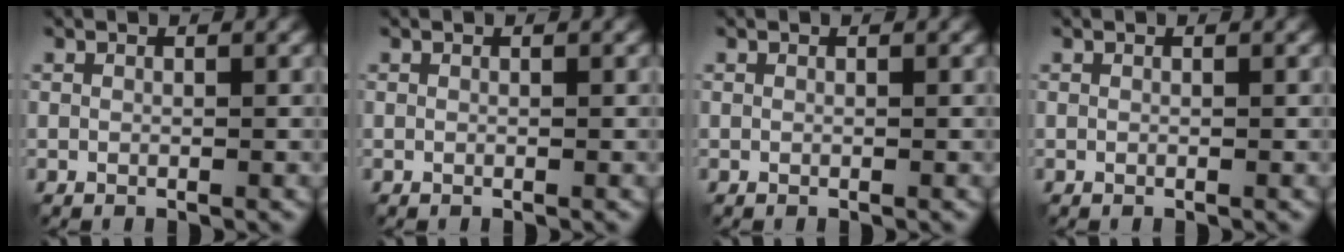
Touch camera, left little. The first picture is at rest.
{"total": 0.0}
{"total": 0.0}
{"total": 0.0}